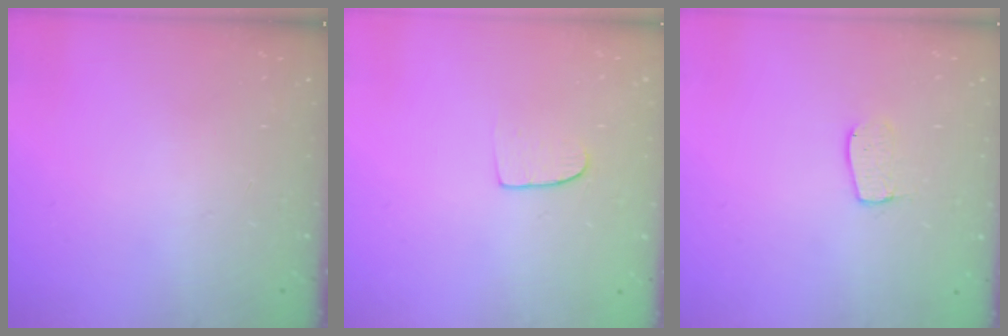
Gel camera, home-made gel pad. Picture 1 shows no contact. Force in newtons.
{"total": 6.4, "press": 6.3, "slide": 0.4}
{"total": 6.5, "press": 6.5, "slide": 0.5}